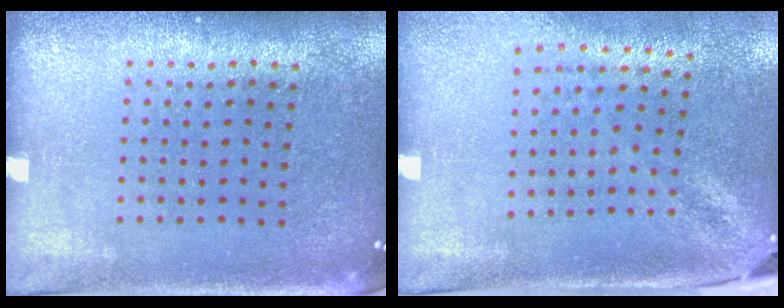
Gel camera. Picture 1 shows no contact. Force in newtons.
{"total": 1.8, "press": 1.4, "slide": 1.2}